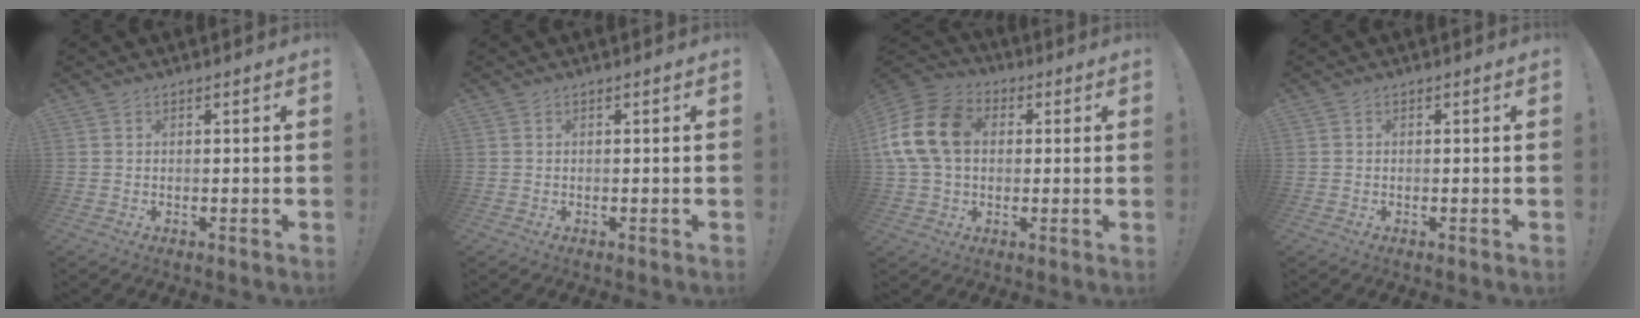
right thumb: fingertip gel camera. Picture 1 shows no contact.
{"total": 0.0}
{"total": 17.2, "force": [2.5, 12.8, 11.2], "torque": [-0.215, 0.012, 0.050]}
{"total": 0.0}